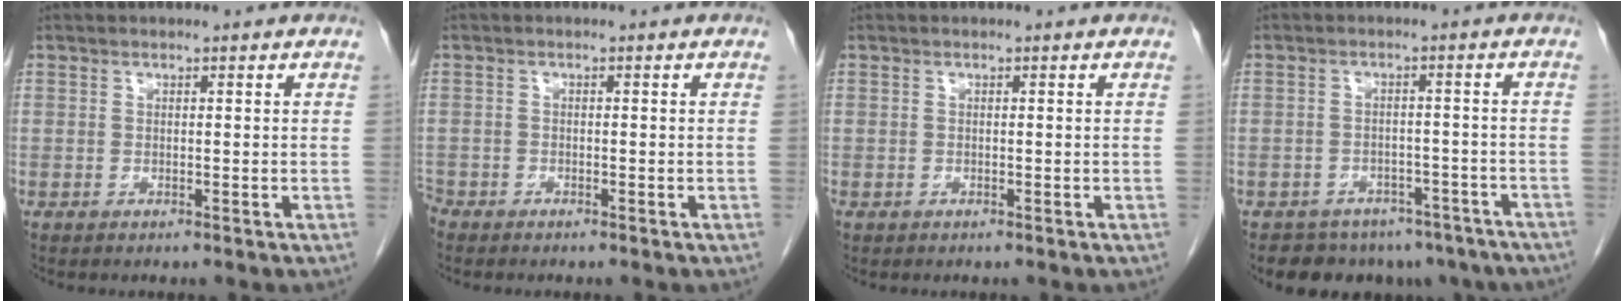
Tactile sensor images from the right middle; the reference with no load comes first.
{"total": 2.4, "force": [-2.2, 1.0, 0.4], "torque": [-0.008, -0.001, -0.041]}
{"total": 0.0}
{"total": 11.9, "force": [-9.4, 6.7, 2.9], "torque": [-0.027, 0.017, -0.103]}